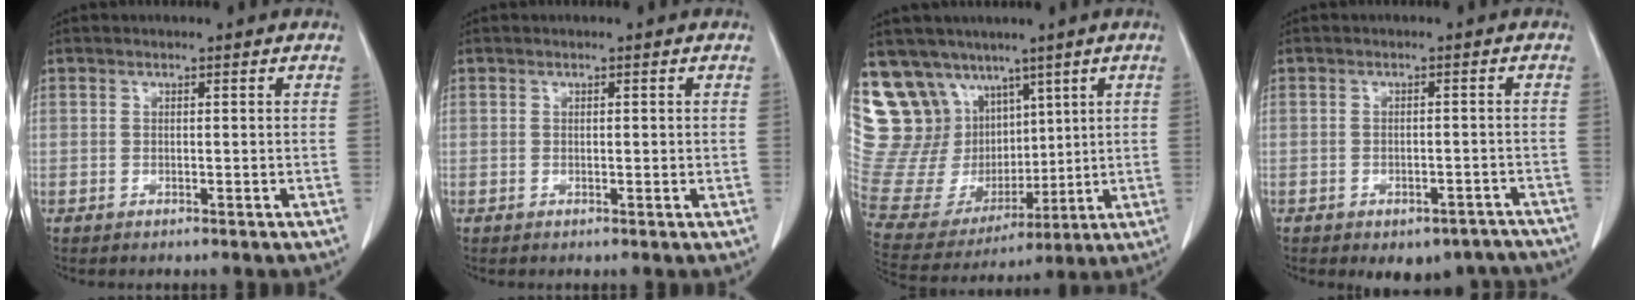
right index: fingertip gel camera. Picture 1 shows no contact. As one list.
[{"total": 0.6, "force": [0.0, 0.2, 0.5], "torque": [-0.008, 0.000, 0.001]}, {"total": 20.6, "force": [11.4, 15.4, 7.5], "torque": [-0.191, 0.059, 0.245]}, {"total": 9.0, "force": [-7.3, 4.5, 2.7], "torque": [-0.015, 0.012, -0.080]}]